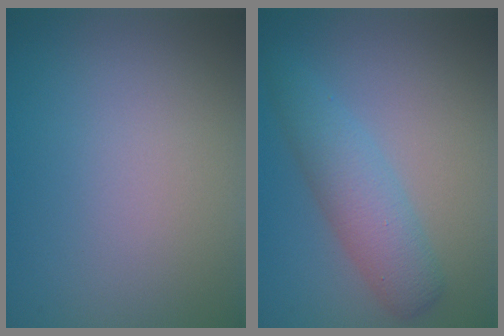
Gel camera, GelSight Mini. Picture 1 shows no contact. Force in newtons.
{"total": 4.0, "press": 4.0, "slide": 0.0}